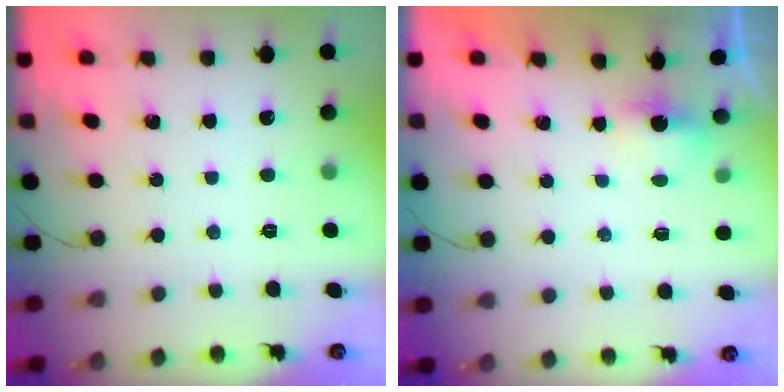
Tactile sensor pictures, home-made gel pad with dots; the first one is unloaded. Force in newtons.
{"total": 2.7, "press": 2.6, "slide": 0.7}